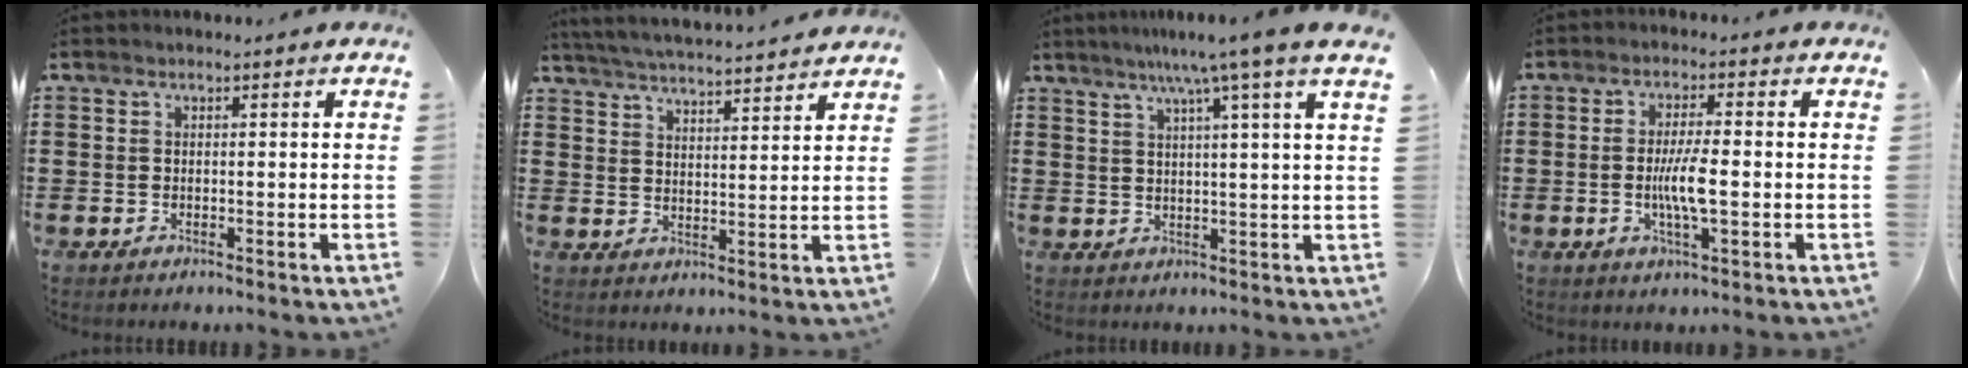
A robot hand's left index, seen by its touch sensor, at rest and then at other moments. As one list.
[{"total": 4.5, "force": [4.4, -0.5, 0.6], "torque": [-0.033, -0.029, 0.075]}, {"total": 7.4, "force": [4.8, -1.6, 5.4], "torque": [-0.110, -0.016, 0.074]}, {"total": 5.8, "force": [-0.8, 1.0, 5.6], "torque": [-0.112, -0.002, -0.021]}]